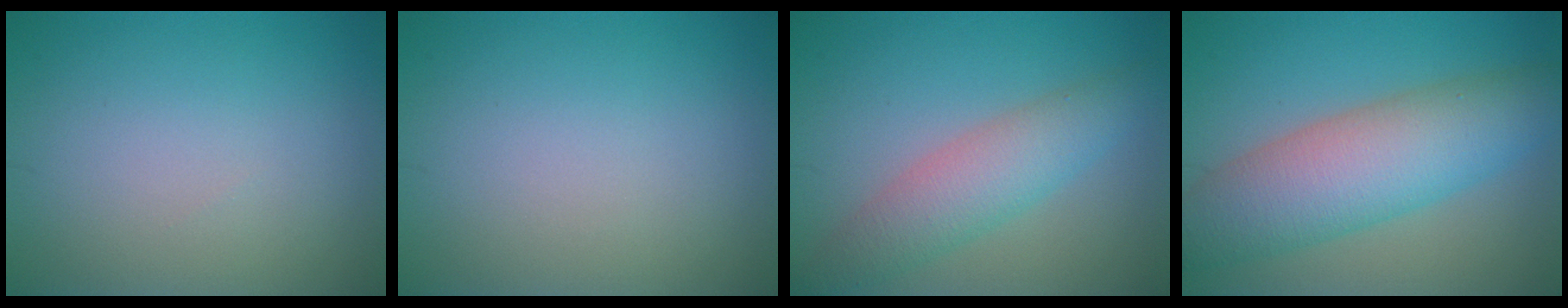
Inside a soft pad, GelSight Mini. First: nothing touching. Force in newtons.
{"total": 0.0}
{"total": 4.5, "press": 4.5, "slide": 0.1}
{"total": 8.7, "press": 8.6, "slide": 0.3}